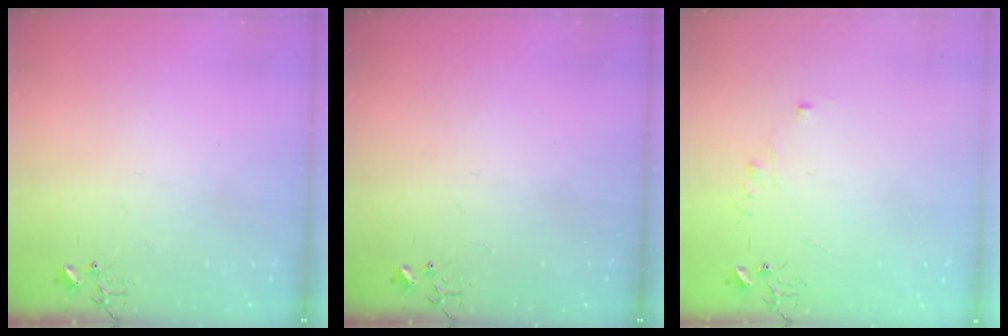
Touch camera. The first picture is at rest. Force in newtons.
{"total": 0.0}
{"total": 4.6, "press": 4.6, "slide": 0.6}